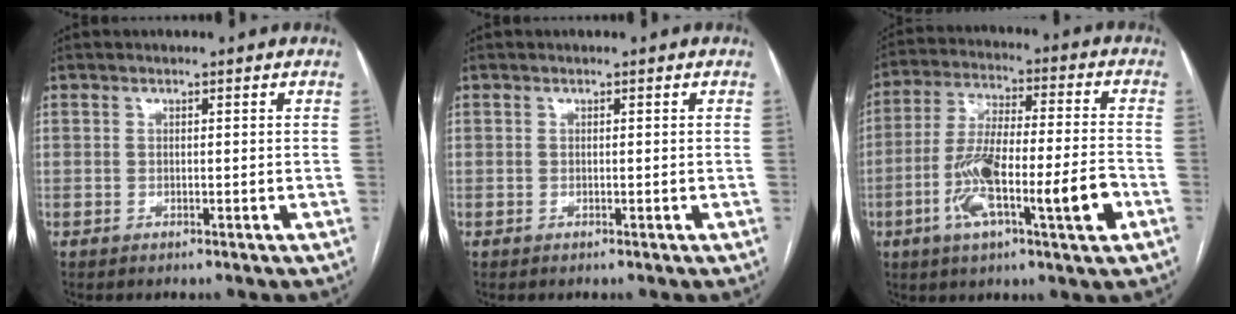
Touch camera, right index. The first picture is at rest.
{"total": 0.0}
{"total": 15.4, "force": [-5.2, 1.9, 14.4], "torque": [-0.260, 0.004, -0.088]}